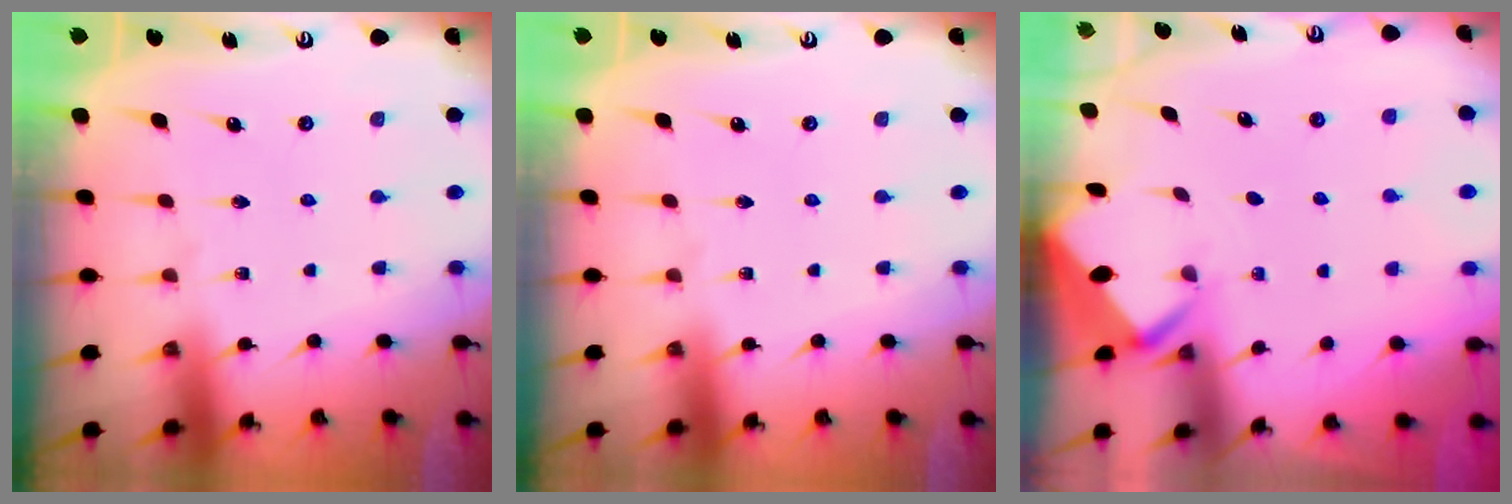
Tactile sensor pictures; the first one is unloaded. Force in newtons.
{"total": 0.0}
{"total": 2.4, "press": 2.4, "slide": 0.1}